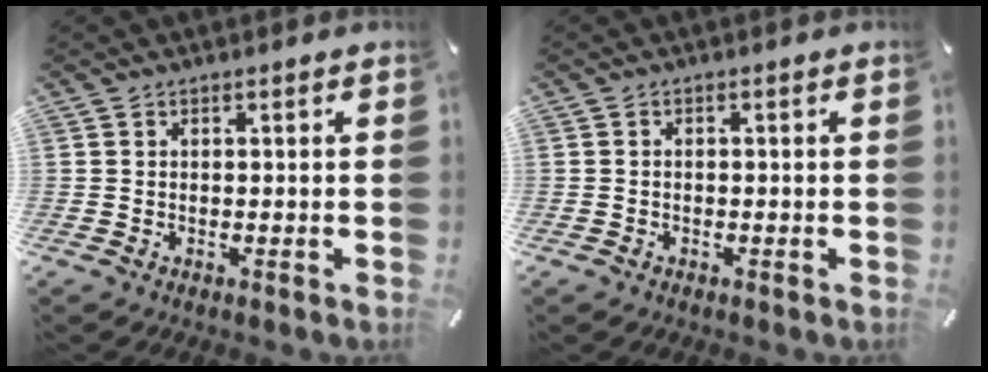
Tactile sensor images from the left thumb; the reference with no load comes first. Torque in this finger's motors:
{"motor_torque": [-0.08, -0.09, 0.00, 0.11, -0.02]}